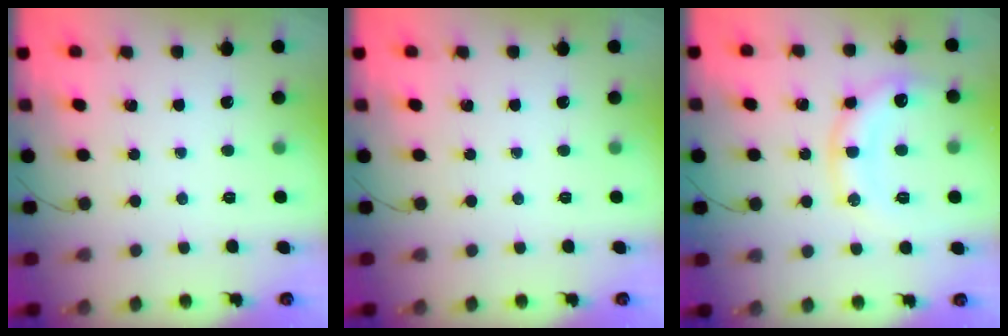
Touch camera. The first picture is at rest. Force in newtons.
{"total": 0.0}
{"total": 11.9, "press": 11.8, "slide": 0.9}